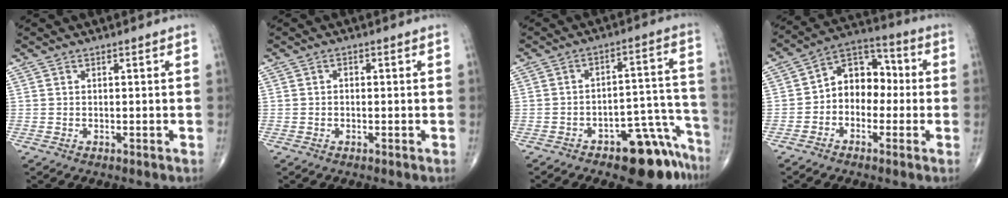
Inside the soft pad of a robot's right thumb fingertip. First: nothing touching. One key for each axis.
{"total": 0.8, "fx": -0.1, "fy": 0.6, "fz": 0.5, "tx": -0.002, "ty": 0.004, "tz": -0.006}
{"total": 13.1, "fx": -9.0, "fy": 5.6, "fz": 7.7, "tx": -0.046, "ty": 0.094, "tz": -0.124}
{"total": 10.1, "fx": -1.0, "fy": 7.6, "fz": 6.6, "tx": -0.063, "ty": 0.046, "tz": -0.035}